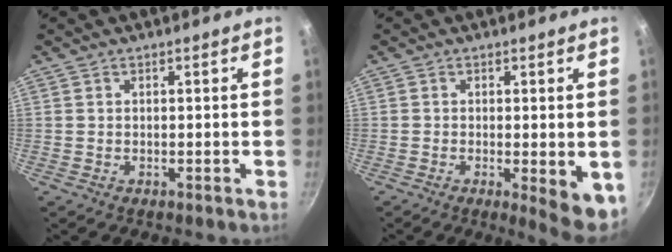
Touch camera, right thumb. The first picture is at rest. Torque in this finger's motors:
{"motor_torque": [-0.30, 0.47, 0.06, -0.02, 0.20]}